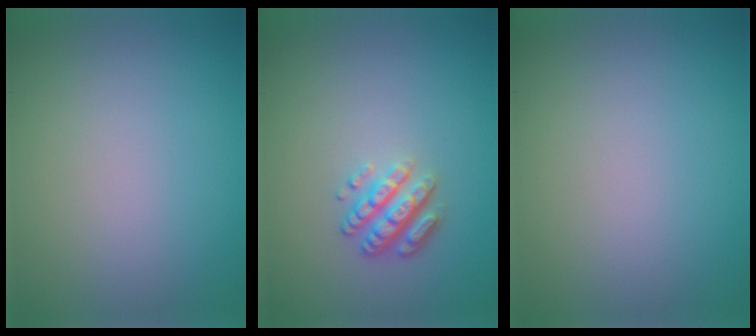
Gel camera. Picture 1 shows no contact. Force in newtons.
{"total": 2.9, "press": 2.4, "slide": 1.7}
{"total": 0.0}